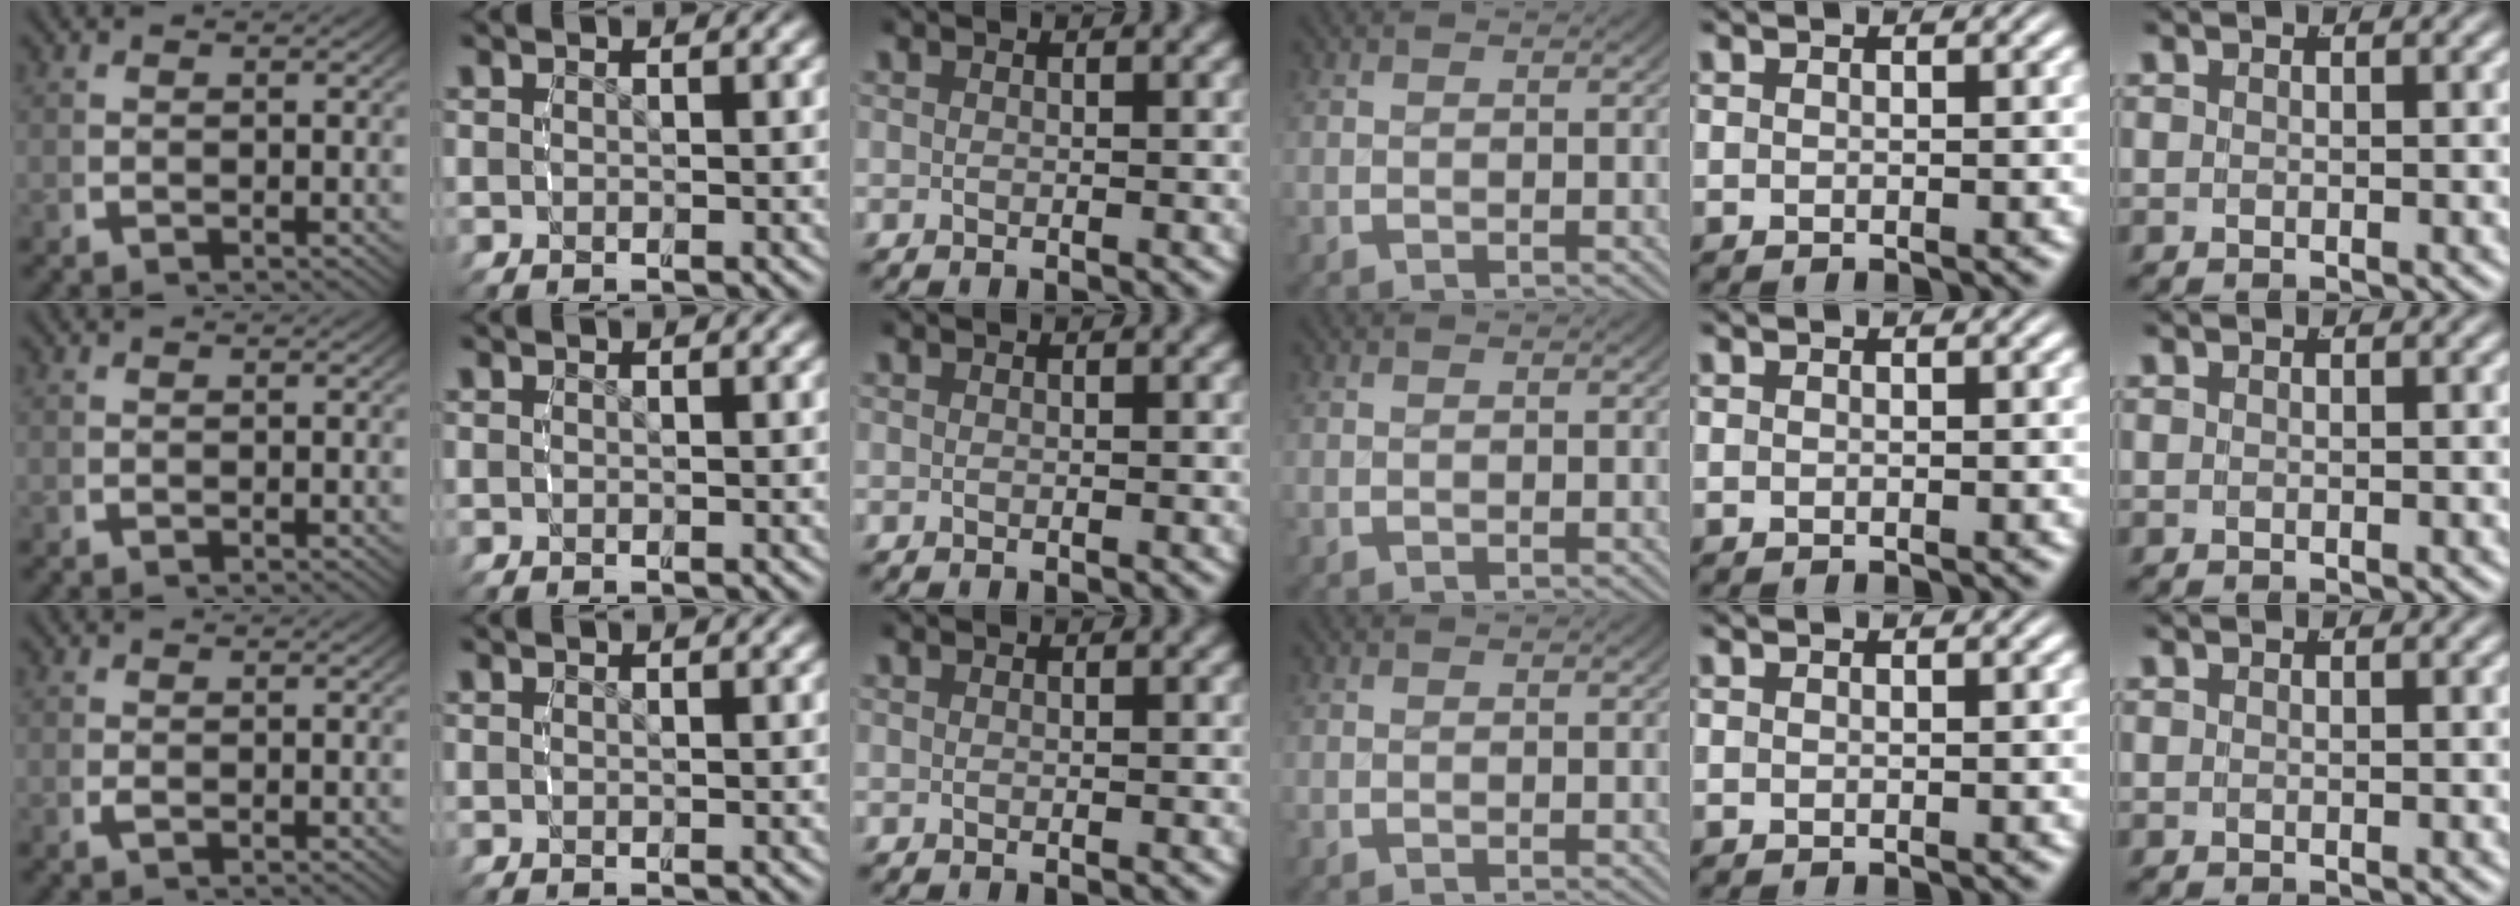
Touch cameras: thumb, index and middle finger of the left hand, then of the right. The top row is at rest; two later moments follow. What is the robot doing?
{"motion": "grasp_and_lifting", "object": "ethernet cable"}